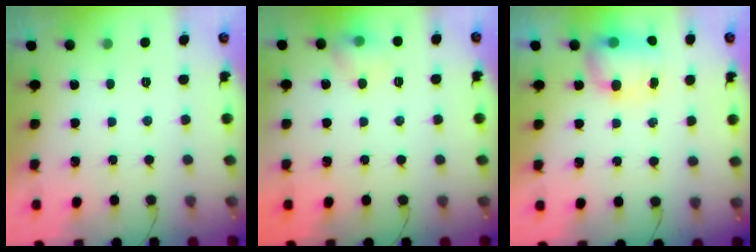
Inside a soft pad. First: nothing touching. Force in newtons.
{"total": 7.3, "press": 7.2, "slide": 1.1}
{"total": 7.9, "press": 7.9, "slide": 1.1}